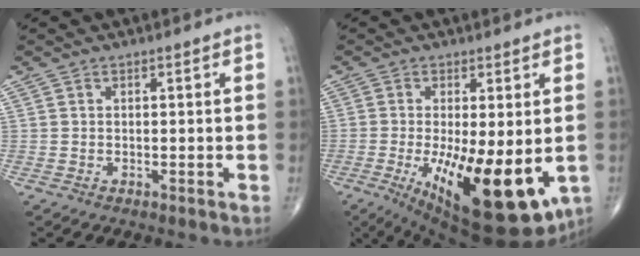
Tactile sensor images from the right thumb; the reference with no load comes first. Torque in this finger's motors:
{"motor_torque": [2.49, 2.31, 0.35, -0.23, 0.59]}